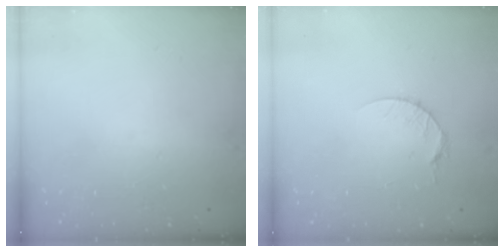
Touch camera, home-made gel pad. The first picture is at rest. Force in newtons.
{"total": 4.7, "press": 4.7, "slide": 0.6}